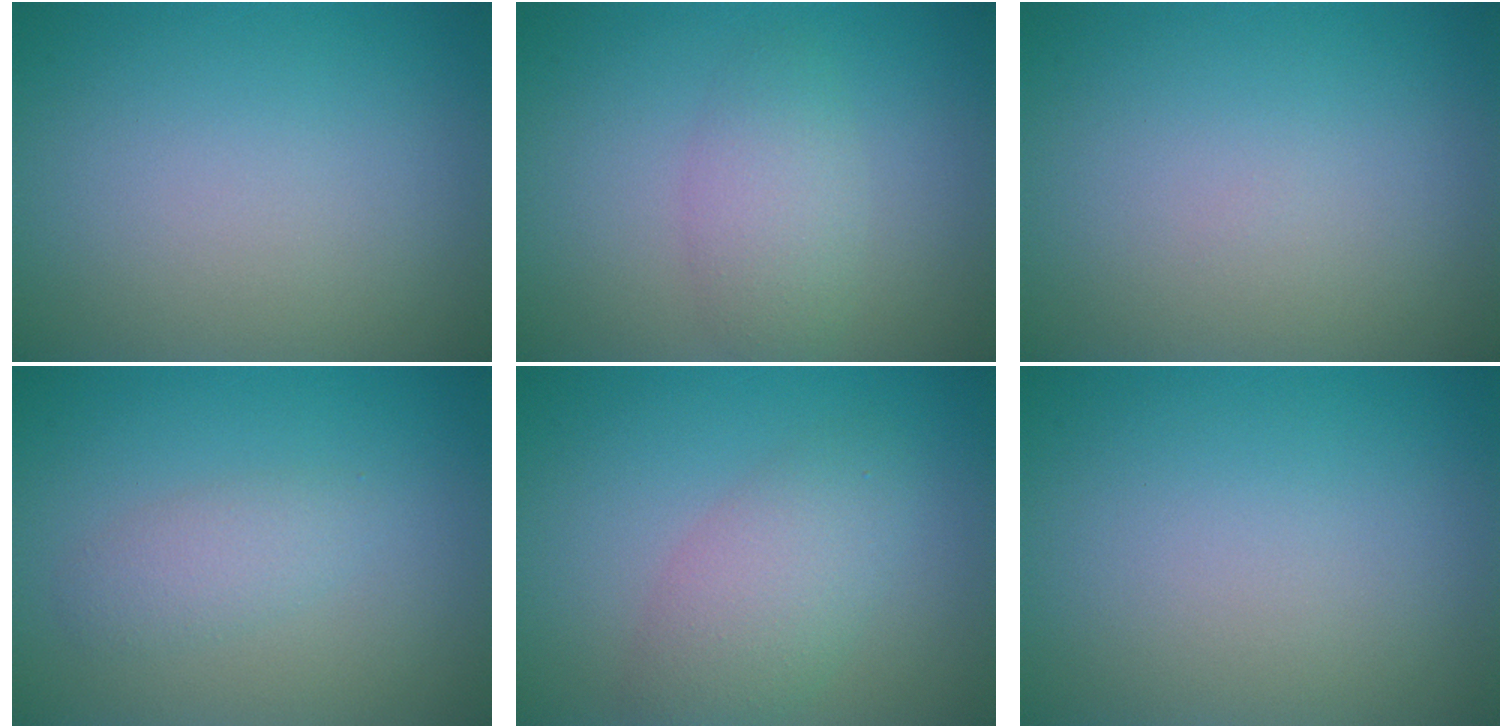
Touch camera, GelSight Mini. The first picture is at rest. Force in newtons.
{"total": 2.7, "press": 2.7, "slide": 0.1}
{"total": 0.0}
{"total": 1.9, "press": 1.9, "slide": 0.0}
{"total": 3.8, "press": 3.8, "slide": 0.2}
{"total": 0.0}